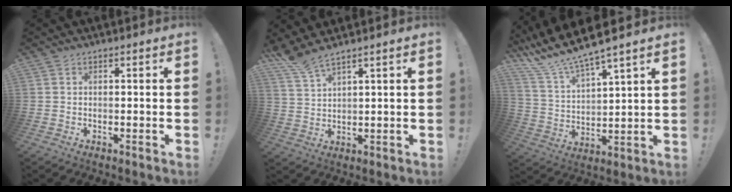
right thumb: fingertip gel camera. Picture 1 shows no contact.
{"total": 5.7, "force": [4.9, 0.3, 2.8], "torque": [-0.059, -0.030, 0.090]}
{"total": 11.4, "force": [10.3, 0.7, 4.8], "torque": [-0.118, -0.086, 0.181]}